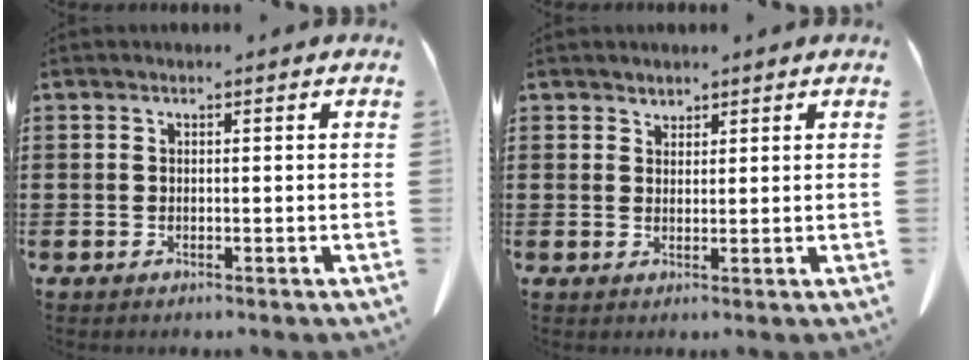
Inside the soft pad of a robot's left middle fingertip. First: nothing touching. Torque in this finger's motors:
{"motor_torque": [0.16, 0.17, -0.03, -0.01]}